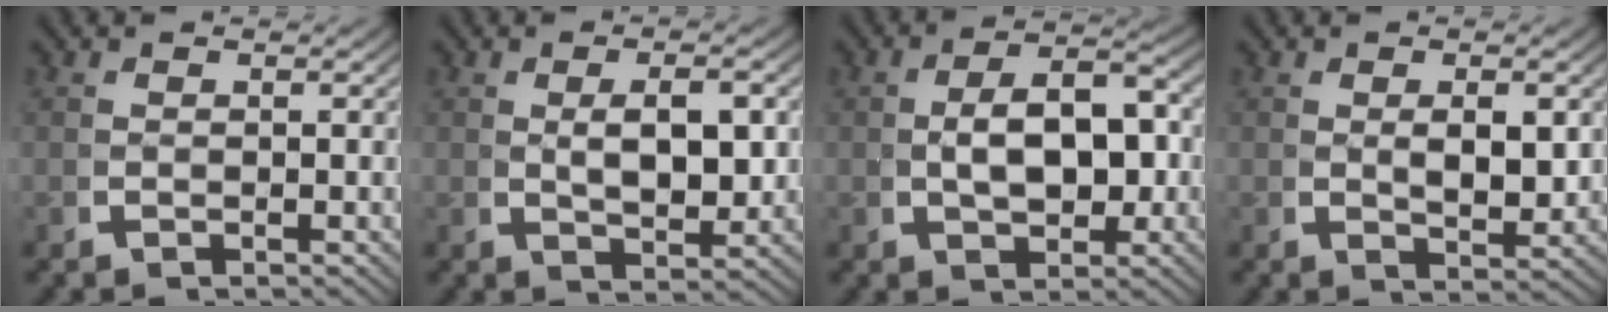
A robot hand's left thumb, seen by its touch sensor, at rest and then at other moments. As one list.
[{"total": 3.7, "force": [0.5, 1.9, 3.2], "torque": [-0.052, -0.006, 0.016]}, {"total": 6.4, "force": [0.0, 4.0, 5.0], "torque": [-0.078, -0.009, 0.010]}, {"total": 2.4, "force": [0.6, 1.2, 2.0], "torque": [-0.034, -0.008, 0.016]}]